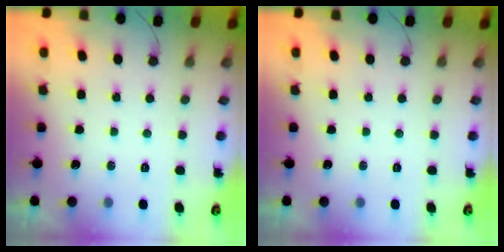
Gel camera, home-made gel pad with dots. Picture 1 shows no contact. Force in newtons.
{"total": 0.0}